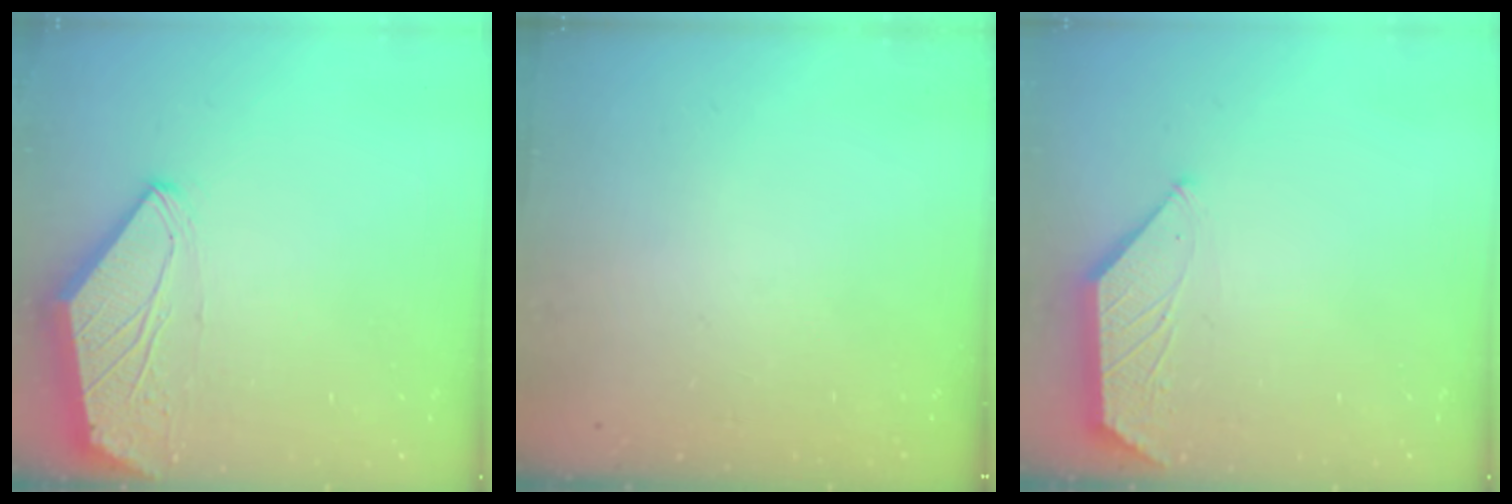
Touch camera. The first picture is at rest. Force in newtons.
{"total": 0.0}
{"total": 1.4, "press": 1.4, "slide": 0.3}